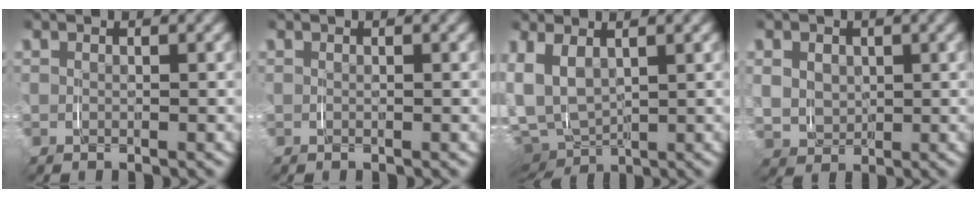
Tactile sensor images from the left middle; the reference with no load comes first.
{"total": 0.0}
{"total": 7.1, "force": [-1.9, 6.5, 2.4], "torque": [-0.077, -0.030, -0.032]}
{"total": 3.3, "force": [0.0, 3.3, 0.5], "torque": [-0.018, -0.023, 0.009]}